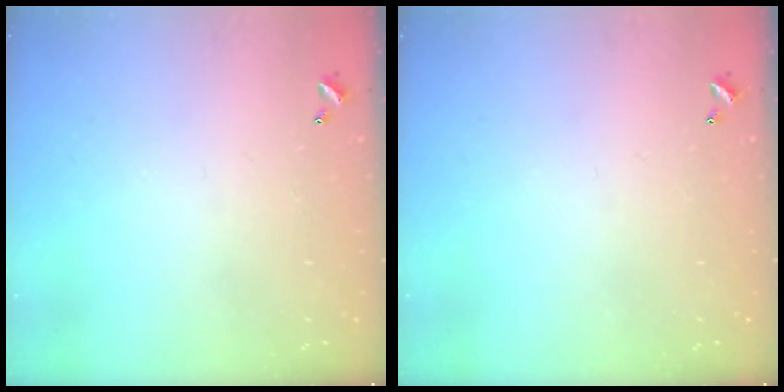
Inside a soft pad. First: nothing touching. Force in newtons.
{"total": 0.0}